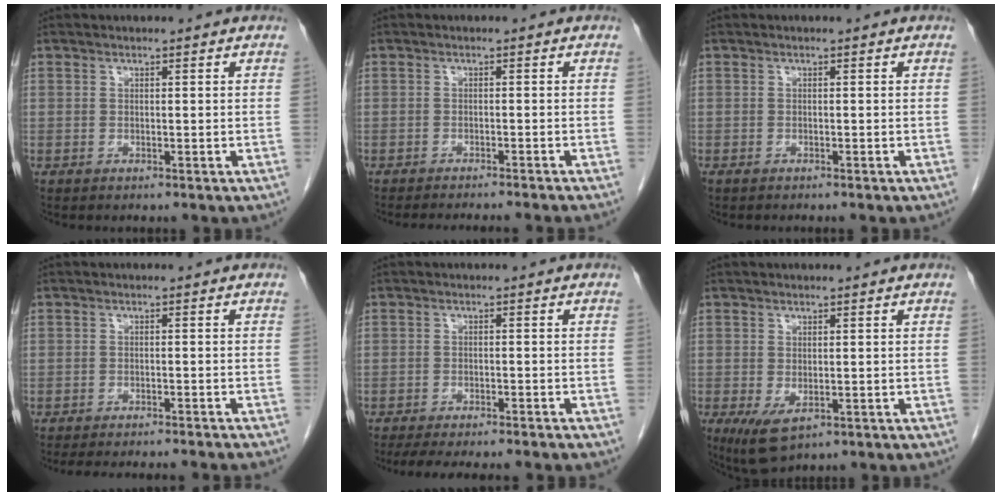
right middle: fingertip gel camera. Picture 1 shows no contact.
{"total": 8.3, "force": [-7.6, -0.5, 3.3], "torque": [-0.022, -0.017, -0.097]}
{"total": 0.8, "force": [-0.7, 0.1, 0.4], "torque": [-0.009, -0.001, -0.009]}
{"total": 12.0, "force": [-11.0, 0.7, 4.8], "torque": [-0.054, -0.013, -0.136]}
{"total": 12.6, "force": [-10.9, 1.7, 6.1], "torque": [-0.082, -0.016, -0.142]}
{"total": 4.9, "force": [-1.9, 2.4, 3.8], "torque": [-0.068, -0.016, -0.019]}